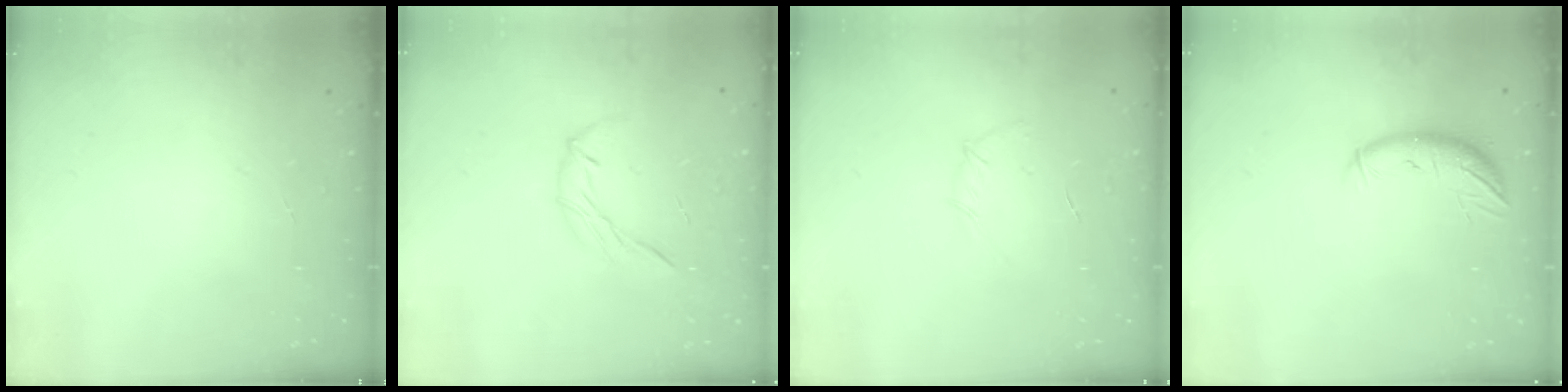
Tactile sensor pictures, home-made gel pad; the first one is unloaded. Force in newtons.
{"total": 6.0, "press": 6.0, "slide": 0.3}
{"total": 3.7, "press": 3.7, "slide": 0.6}
{"total": 7.6, "press": 7.5, "slide": 1.3}